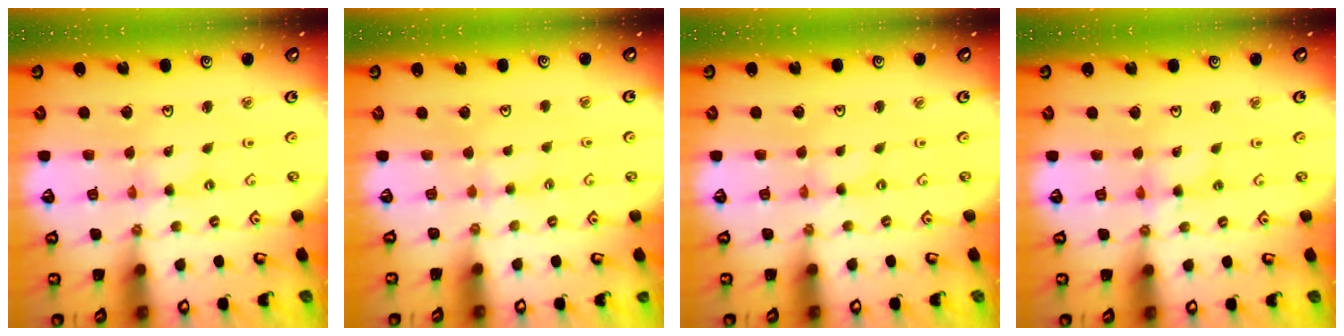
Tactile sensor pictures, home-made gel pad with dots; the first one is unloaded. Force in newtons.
{"total": 2.3, "press": 2.2, "slide": 0.5}
{"total": 0.6, "press": 0.6, "slide": 0.2}
{"total": 3.9, "press": 3.9, "slide": 0.4}